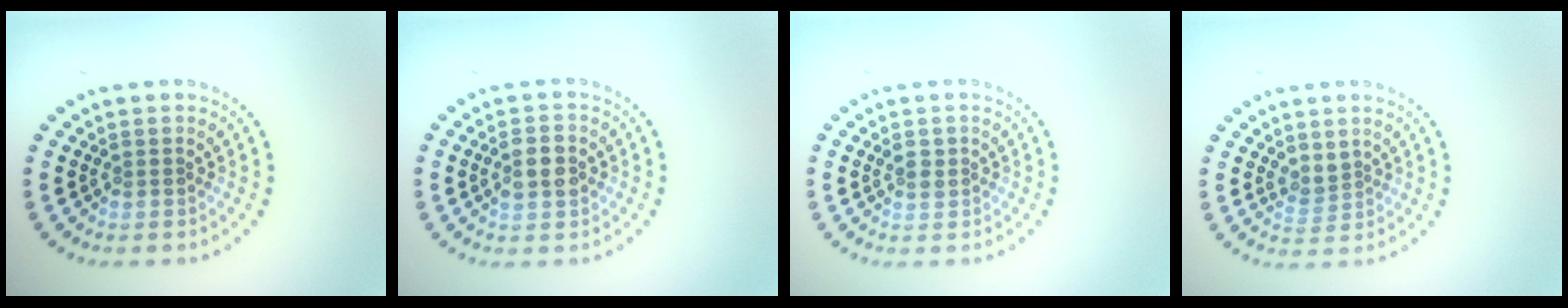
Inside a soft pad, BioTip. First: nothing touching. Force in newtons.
{"total": 2.9, "press": 2.9, "slide": 0.1}
{"total": 1.5, "press": 1.3, "slide": 0.7}
{"total": 1.8, "press": 1.2, "slide": 1.3}